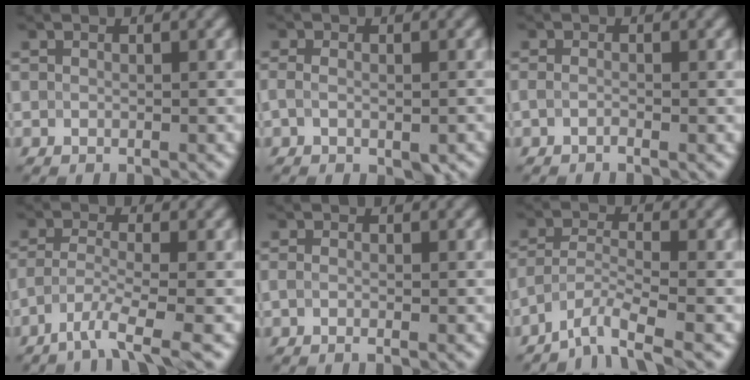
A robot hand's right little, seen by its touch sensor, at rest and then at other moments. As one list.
[{"total": 3.2, "force": [-1.8, 1.5, 2.2], "torque": [-0.030, 0.001, -0.016]}, {"total": 1.1, "force": [-1.0, -0.1, 0.3], "torque": [-0.004, 0.000, -0.014]}, {"total": 3.8, "force": [-2.8, 0.2, 2.5], "torque": [-0.042, -0.001, -0.058]}, {"total": 1.2, "force": [-0.6, 0.2, 1.0], "torque": [-0.009, -0.002, -0.006]}, {"total": 4.1, "force": [-3.5, 0.4, 2.0], "torque": [-0.035, 0.001, -0.071]}]